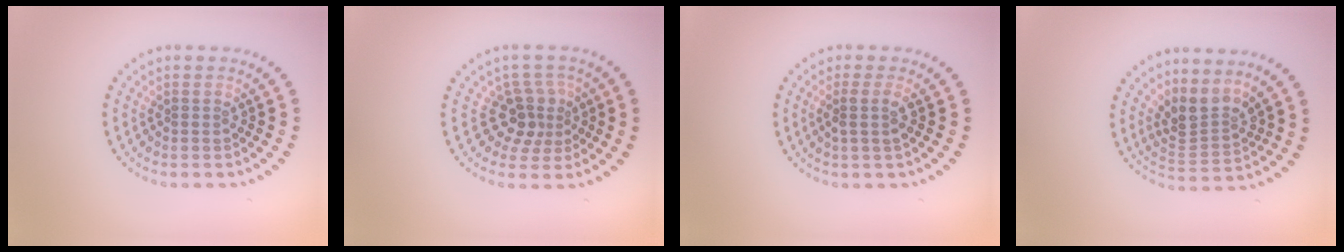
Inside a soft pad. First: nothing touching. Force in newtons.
{"total": 3.0, "press": 2.2, "slide": 2.1}
{"total": 1.7, "press": 1.3, "slide": 1.0}
{"total": 3.1, "press": 2.2, "slide": 2.2}